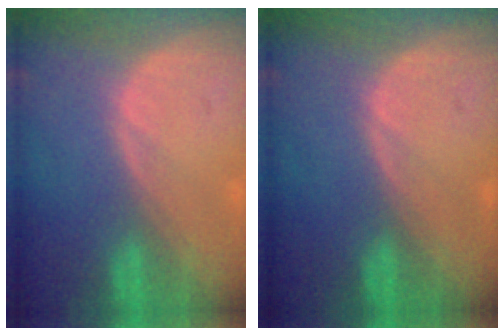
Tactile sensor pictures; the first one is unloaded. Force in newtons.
{"total": 0.0}